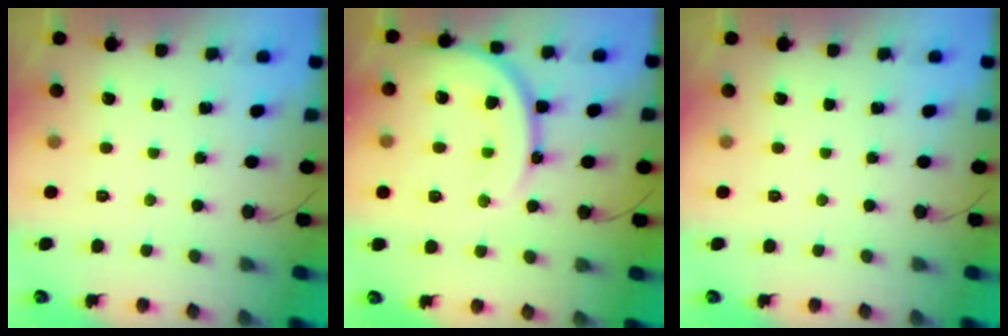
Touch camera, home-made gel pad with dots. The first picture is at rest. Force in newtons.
{"total": 17.2, "press": 17.1, "slide": 1.6}
{"total": 0.0}